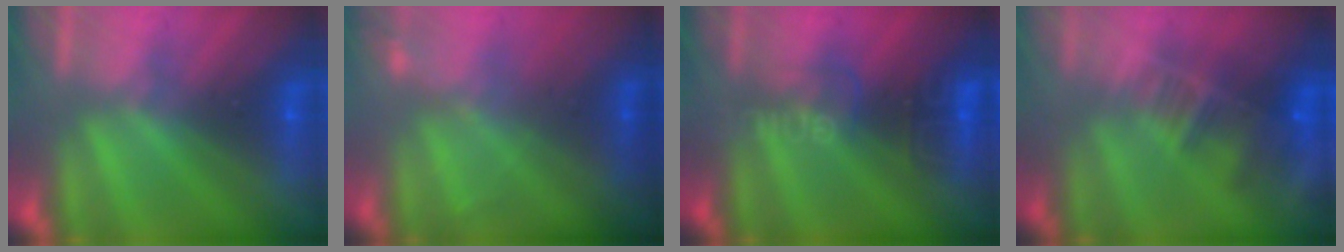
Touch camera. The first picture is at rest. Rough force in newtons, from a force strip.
{"total": 2.3}
{"total": 2.8}
{"total": 6.9}